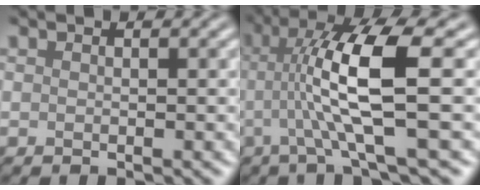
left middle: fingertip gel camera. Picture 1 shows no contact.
{"total": 7.9, "force": [-0.3, 1.2, 7.8], "torque": [-0.138, 0.013, -0.005]}